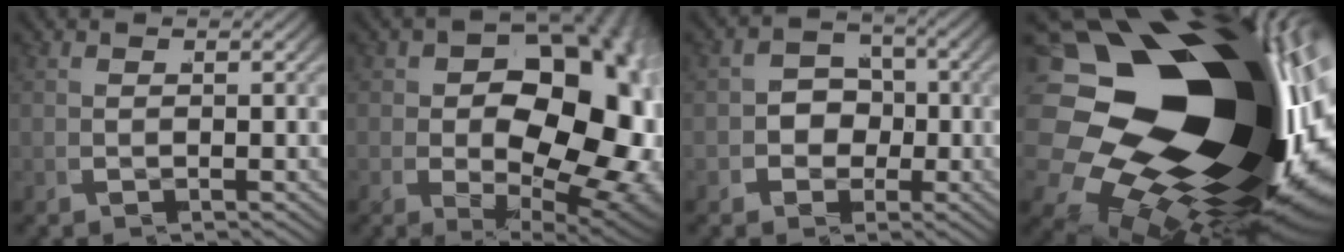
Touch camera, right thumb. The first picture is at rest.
{"total": 18.3, "force": [-0.5, 11.7, 14.1], "torque": [-0.199, -0.058, 0.023]}
{"total": 5.1, "force": [-0.7, 4.6, 2.2], "torque": [-0.046, -0.016, -0.010]}
{"total": 39.1, "force": [0.0, 23.0, 31.7], "torque": [-0.462, -0.043, 0.015]}